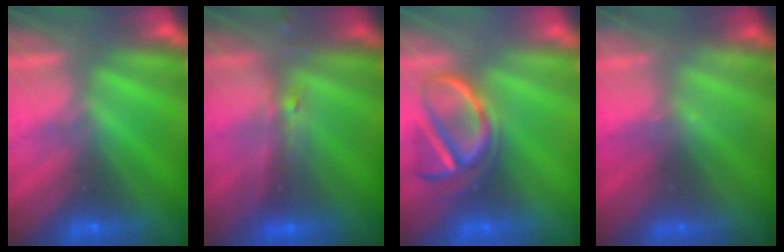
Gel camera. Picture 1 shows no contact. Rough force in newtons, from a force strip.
{"total": 2.4}
{"total": 3.6}
{"total": 2.3}